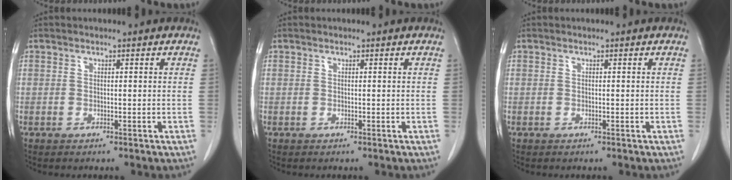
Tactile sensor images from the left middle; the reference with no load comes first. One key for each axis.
{"total": 0.0}
{"total": 0.0}